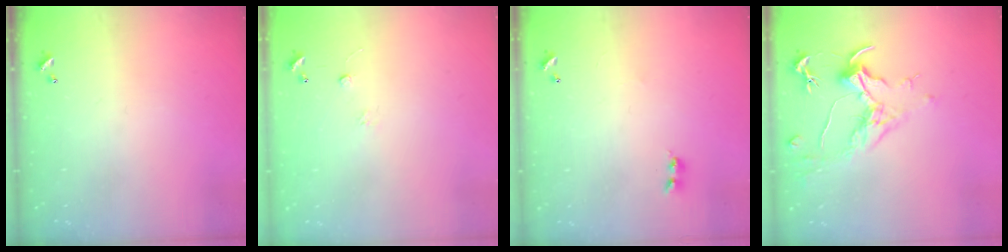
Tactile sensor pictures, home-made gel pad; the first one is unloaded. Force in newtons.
{"total": 6.6, "press": 6.6, "slide": 0.6}
{"total": 2.2, "press": 2.1, "slide": 0.6}
{"total": 1.6, "press": 1.4, "slide": 0.7}